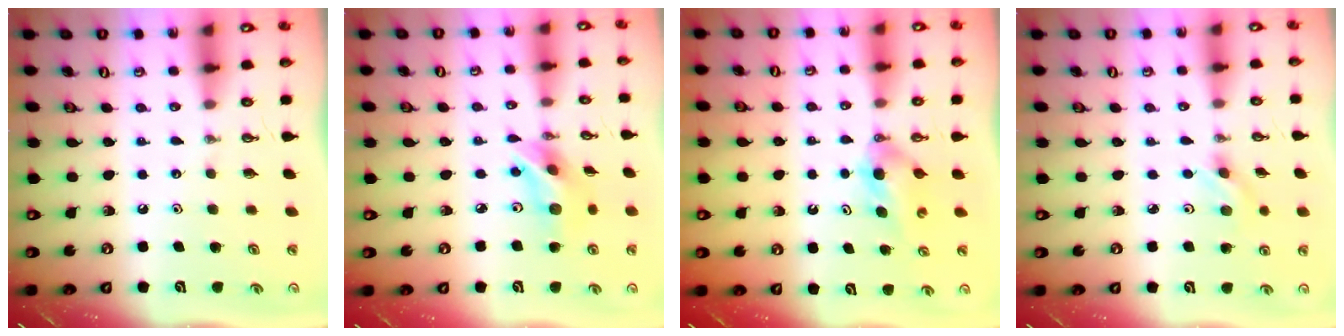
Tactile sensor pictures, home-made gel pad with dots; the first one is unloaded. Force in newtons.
{"total": 12.5, "press": 12.0, "slide": 3.2}
{"total": 4.4, "press": 4.4, "slide": 0.6}
{"total": 2.9, "press": 2.6, "slide": 1.4}